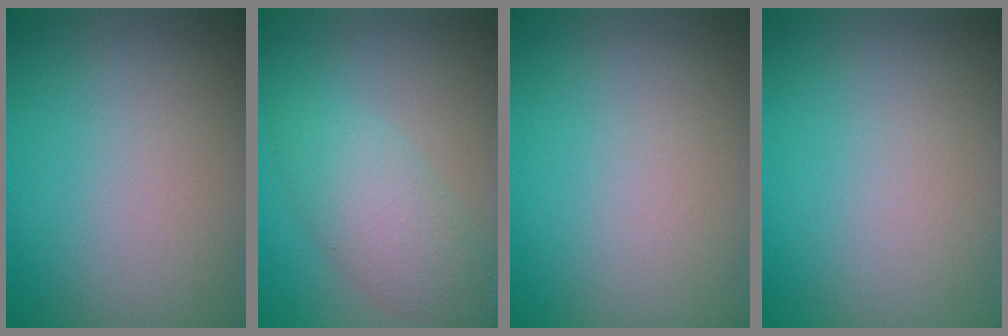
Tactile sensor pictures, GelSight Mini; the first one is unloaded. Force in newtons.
{"total": 4.1, "press": 4.1, "slide": 0.2}
{"total": 0.0}
{"total": 0.0}